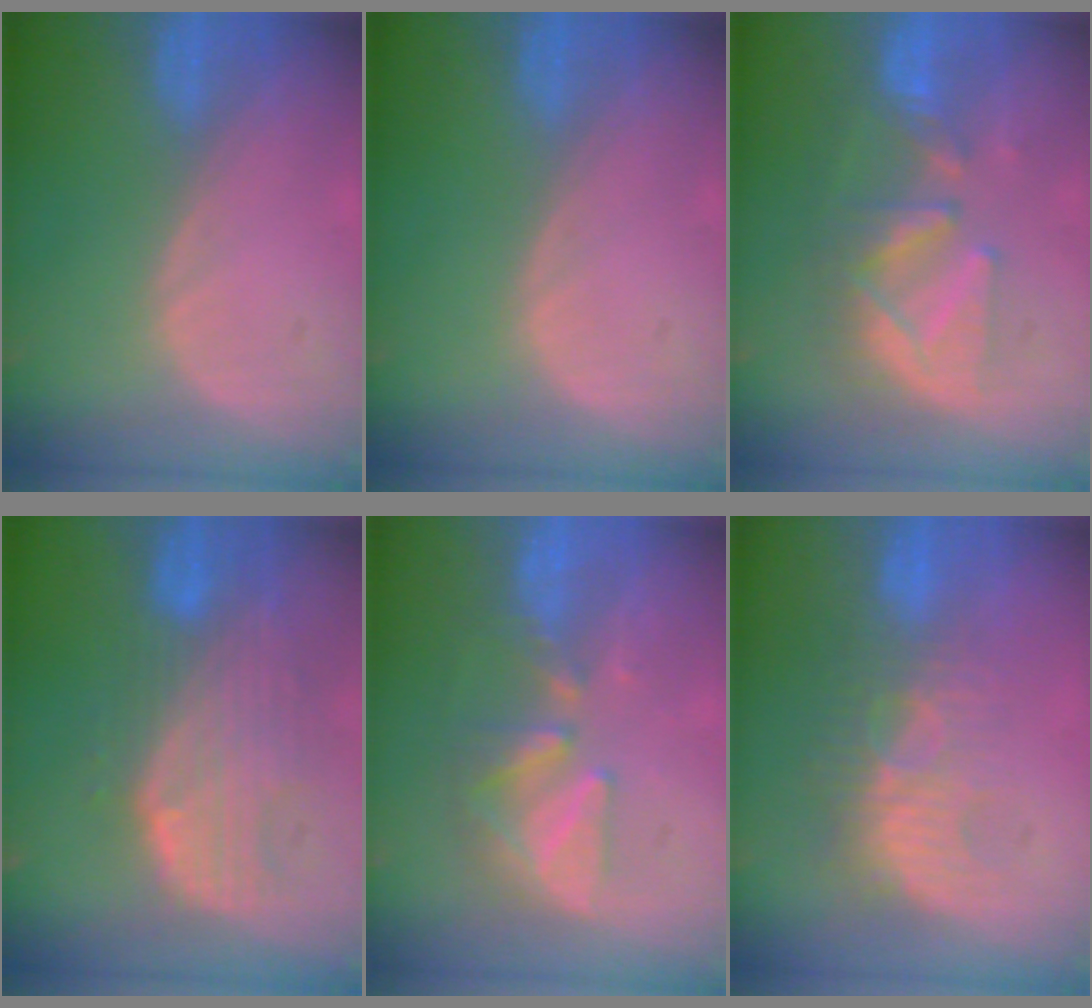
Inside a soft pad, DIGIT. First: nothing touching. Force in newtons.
{"total": 0.0}
{"total": 8.9, "press": 8.8, "slide": 1.0}
{"total": 10.3, "press": 8.9, "slide": 5.1}
{"total": 7.7, "press": 7.3, "slide": 2.5}
{"total": 8.7, "press": 8.2, "slide": 2.8}